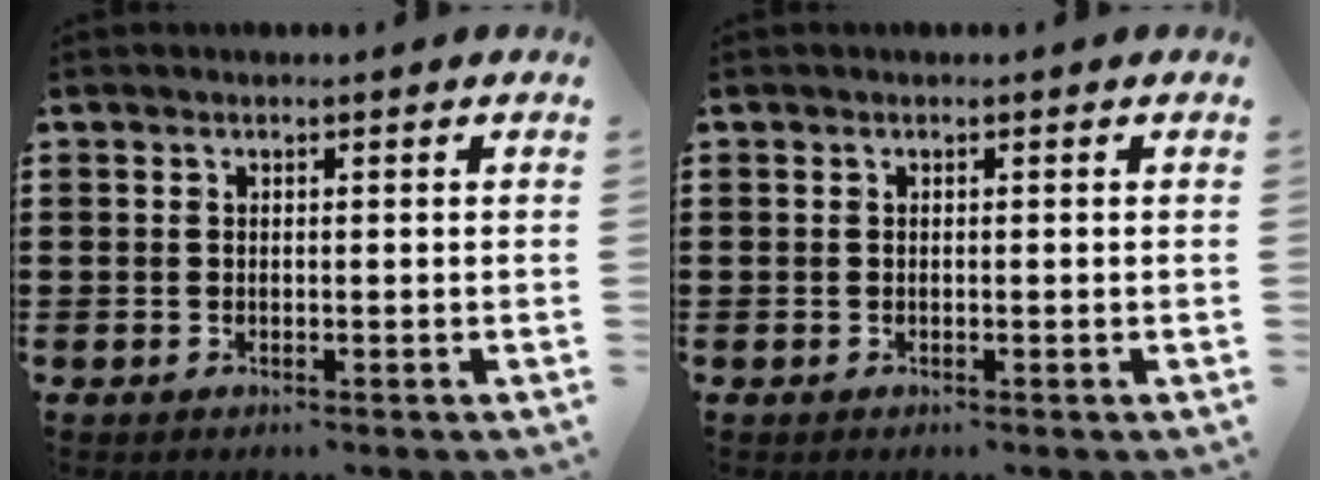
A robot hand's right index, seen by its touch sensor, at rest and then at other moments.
{"total": 0.0}